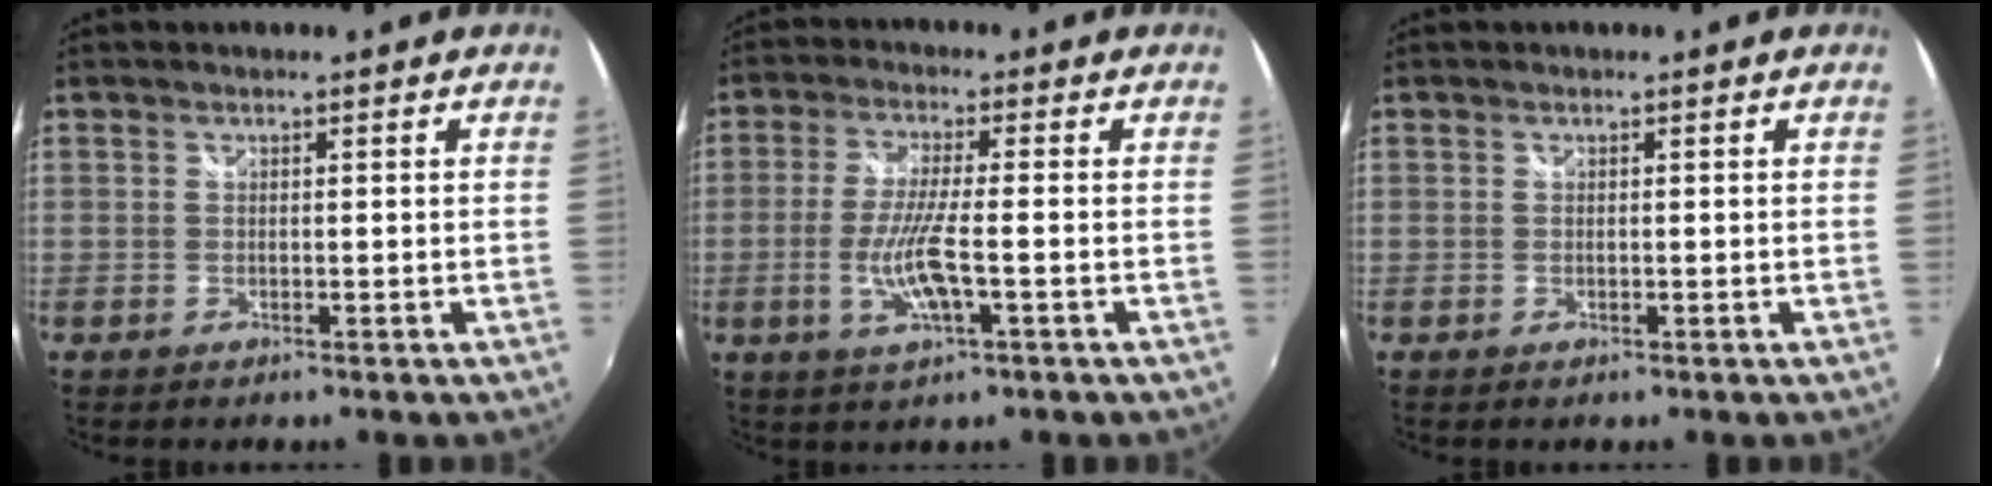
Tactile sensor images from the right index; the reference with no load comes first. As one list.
[{"total": 8.5, "force": [-2.3, 1.3, 8.1], "torque": [-0.166, -0.010, -0.044]}, {"total": 0.0}]